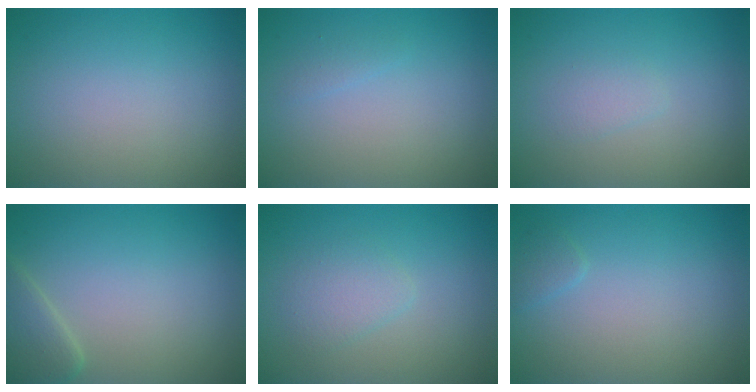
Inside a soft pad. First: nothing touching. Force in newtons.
{"total": 0.6, "press": 0.6, "slide": 0.0}
{"total": 0.9, "press": 0.9, "slide": 0.0}
{"total": 2.6, "press": 2.6, "slide": 0.2}
{"total": 1.9, "press": 1.9, "slide": 0.1}
{"total": 0.8, "press": 0.8, "slide": 0.1}